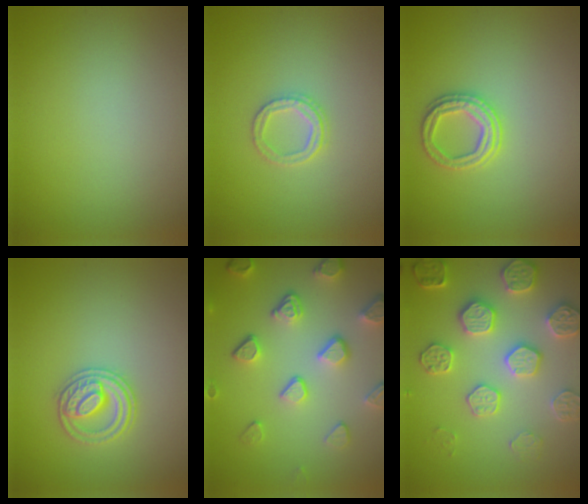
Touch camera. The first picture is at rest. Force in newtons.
{"total": 2.1, "press": 2.0, "slide": 0.4}
{"total": 2.4, "press": 2.4, "slide": 0.2}
{"total": 2.6, "press": 2.6, "slide": 0.5}
{"total": 5.1, "press": 4.0, "slide": 3.2}
{"total": 5.3, "press": 5.0, "slide": 1.8}